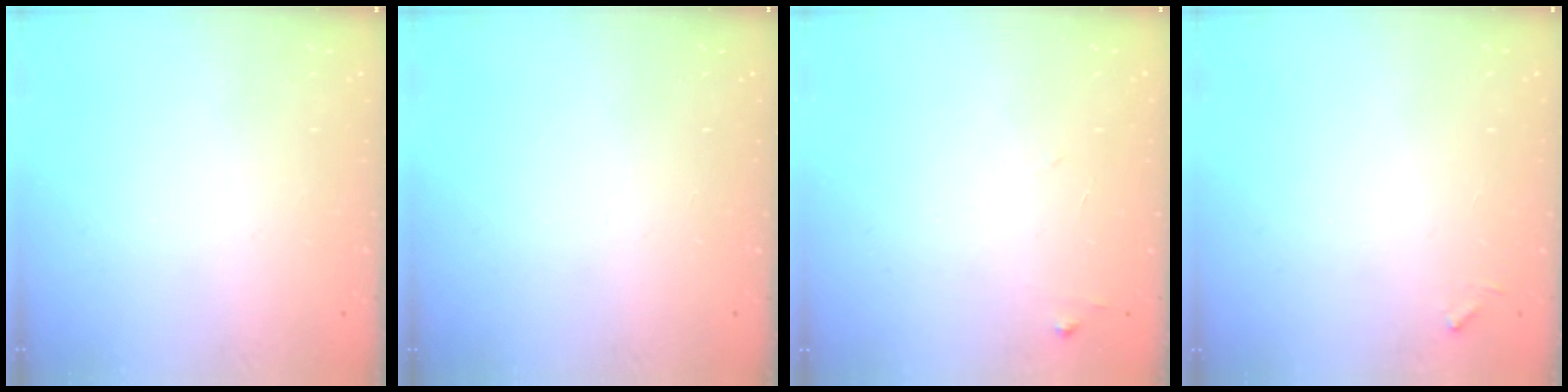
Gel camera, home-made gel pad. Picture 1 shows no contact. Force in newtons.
{"total": 0.0}
{"total": 7.4, "press": 7.4, "slide": 0.4}
{"total": 6.0, "press": 6.0, "slide": 0.3}